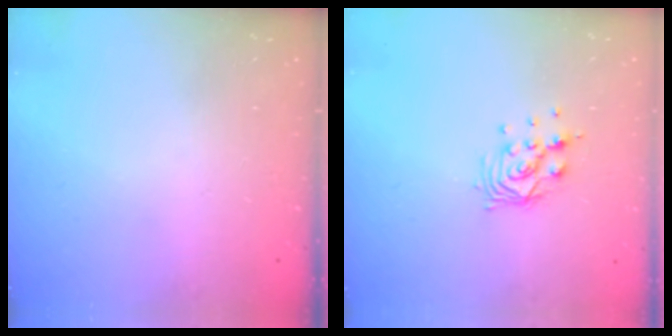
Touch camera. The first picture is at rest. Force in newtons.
{"total": 8.9, "press": 8.9, "slide": 0.7}